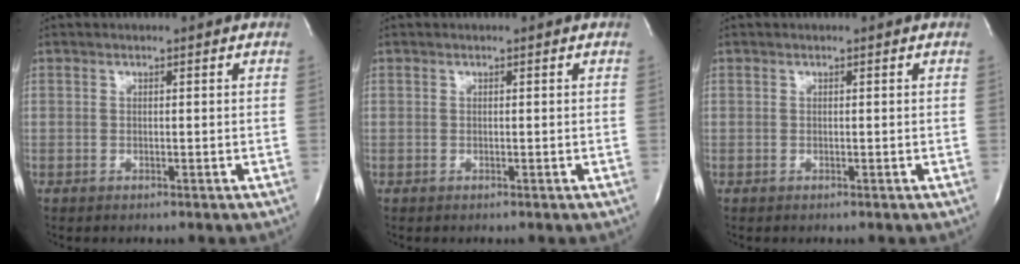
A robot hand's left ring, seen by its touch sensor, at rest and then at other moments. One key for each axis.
{"total": 0.0}
{"total": 0.0}